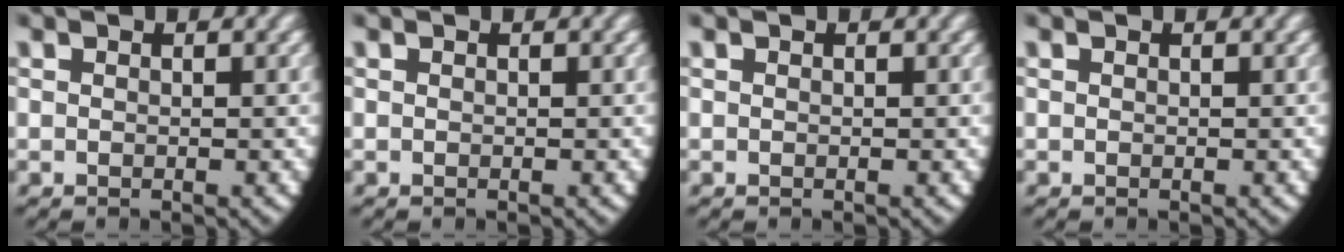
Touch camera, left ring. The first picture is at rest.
{"total": 0.0}
{"total": 0.0}
{"total": 0.0}